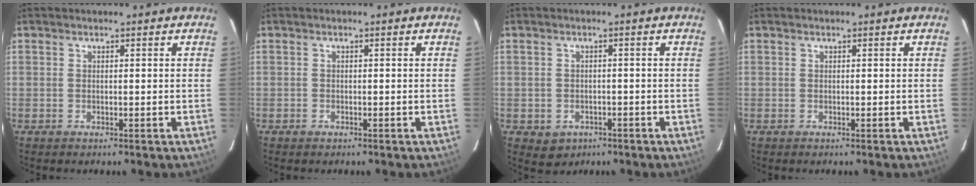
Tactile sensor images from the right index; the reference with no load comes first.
{"total": 0.8, "force": [-0.6, 0.6, 0.1], "torque": [-0.001, 0.003, -0.009]}
{"total": 4.1, "force": [-1.7, 3.5, 1.2], "torque": [-0.033, 0.002, -0.012]}
{"total": 0.0}